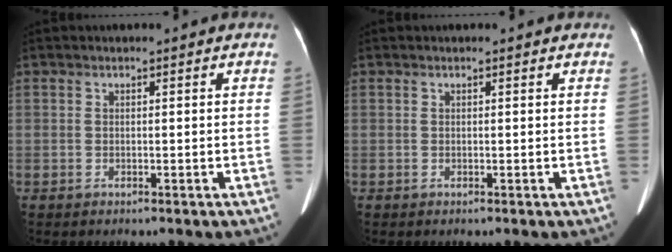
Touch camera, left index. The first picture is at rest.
{"total": 1.0, "force": [0.9, 0.2, 0.4], "torque": [-0.005, -0.001, 0.006]}